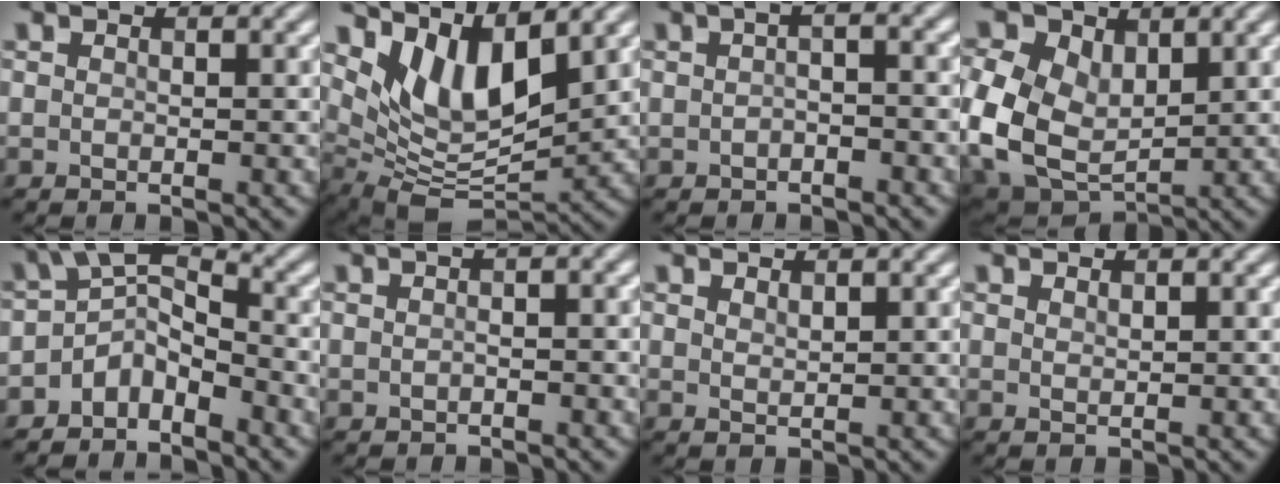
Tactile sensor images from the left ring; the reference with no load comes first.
{"total": 8.0, "force": [4.5, 3.4, 5.7], "torque": [-0.110, -0.016, 0.088]}
{"total": 2.1, "force": [-0.3, 0.7, 1.9], "torque": [-0.028, 0.001, -0.009]}
{"total": 10.8, "force": [0.8, 7.8, 7.5], "torque": [-0.192, -0.013, 0.020]}
{"total": 4.3, "force": [-2.5, 2.1, 2.7], "torque": [-0.041, 0.005, -0.059]}
{"total": 2.7, "force": [0.5, 1.2, 2.3], "torque": [-0.023, 0.004, -0.014]}
{"total": 0.9, "force": [0.8, 0.3, 0.4], "torque": [-0.010, -0.002, 0.017]}
{"total": 0.6, "force": [0.6, 0.1, 0.2], "torque": [-0.005, -0.001, 0.013]}